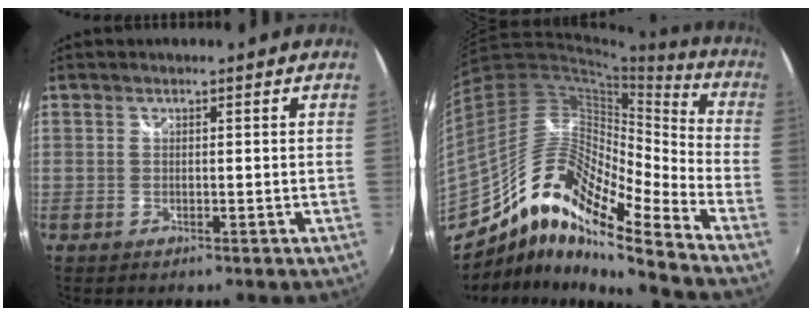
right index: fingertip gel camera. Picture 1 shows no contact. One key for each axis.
{"total": 15.2, "fx": -10.3, "fy": 2.6, "fz": 10.9, "tx": -0.182, "ty": 0.007, "tz": -0.213}